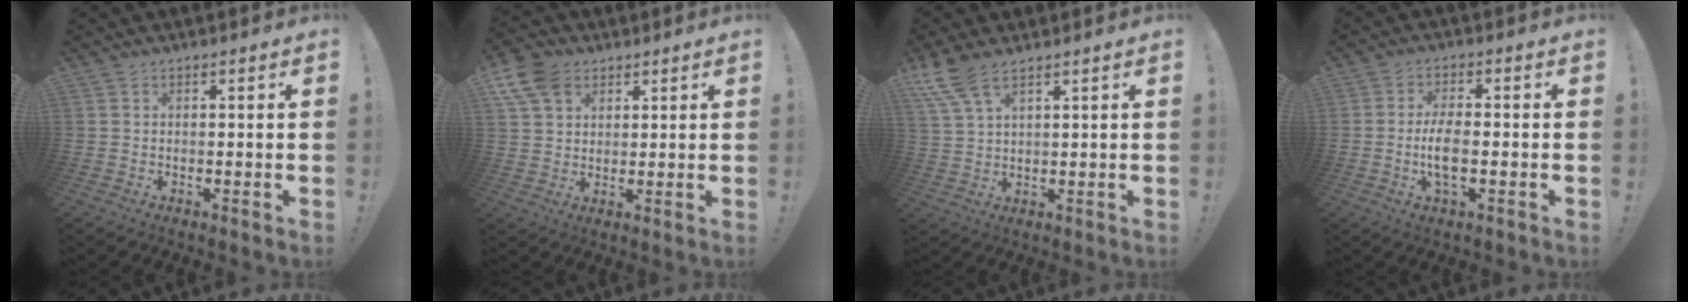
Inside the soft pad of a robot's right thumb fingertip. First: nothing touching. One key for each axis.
{"total": 9.9, "fx": 5.2, "fy": 6.9, "fz": 4.9, "tx": -0.094, "ty": -0.017, "tz": 0.103}
{"total": 7.3, "fx": 5.4, "fy": 1.9, "fz": 4.5, "tx": -0.093, "ty": -0.020, "tz": 0.103}
{"total": 7.2, "fx": -1.5, "fy": 2.4, "fz": 6.6, "tx": -0.151, "ty": -0.006, "tz": -0.028}